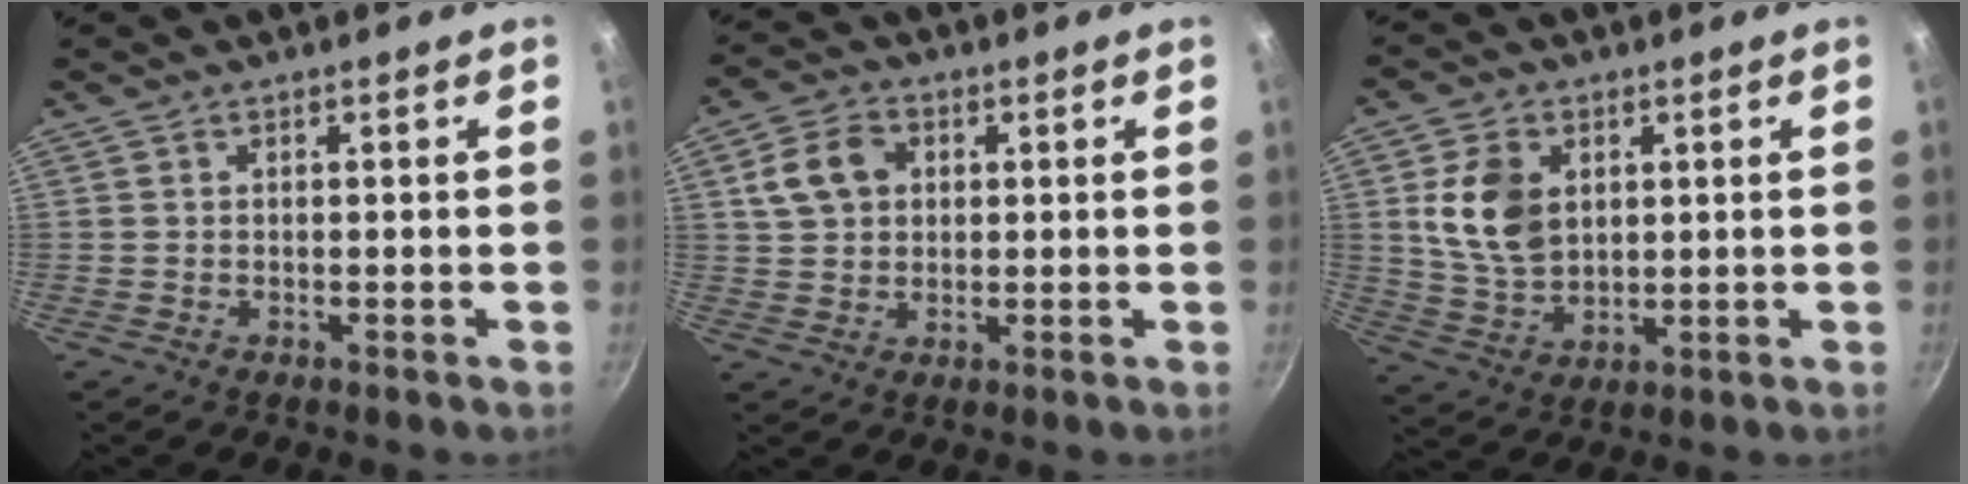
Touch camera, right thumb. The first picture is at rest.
{"total": 8.1, "force": [2.2, 6.3, 4.5], "torque": [-0.067, 0.010, 0.034]}
{"total": 11.0, "force": [2.6, 7.8, 7.4], "torque": [-0.121, -0.016, 0.054]}